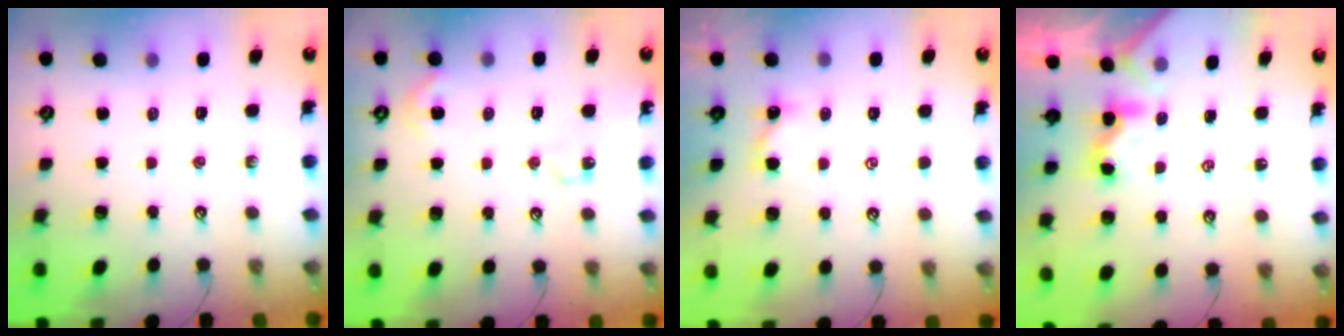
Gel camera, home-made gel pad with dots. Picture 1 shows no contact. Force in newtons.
{"total": 8.0, "press": 7.9, "slide": 0.7}
{"total": 1.4, "press": 1.4, "slide": 0.2}
{"total": 1.7, "press": 1.6, "slide": 0.5}